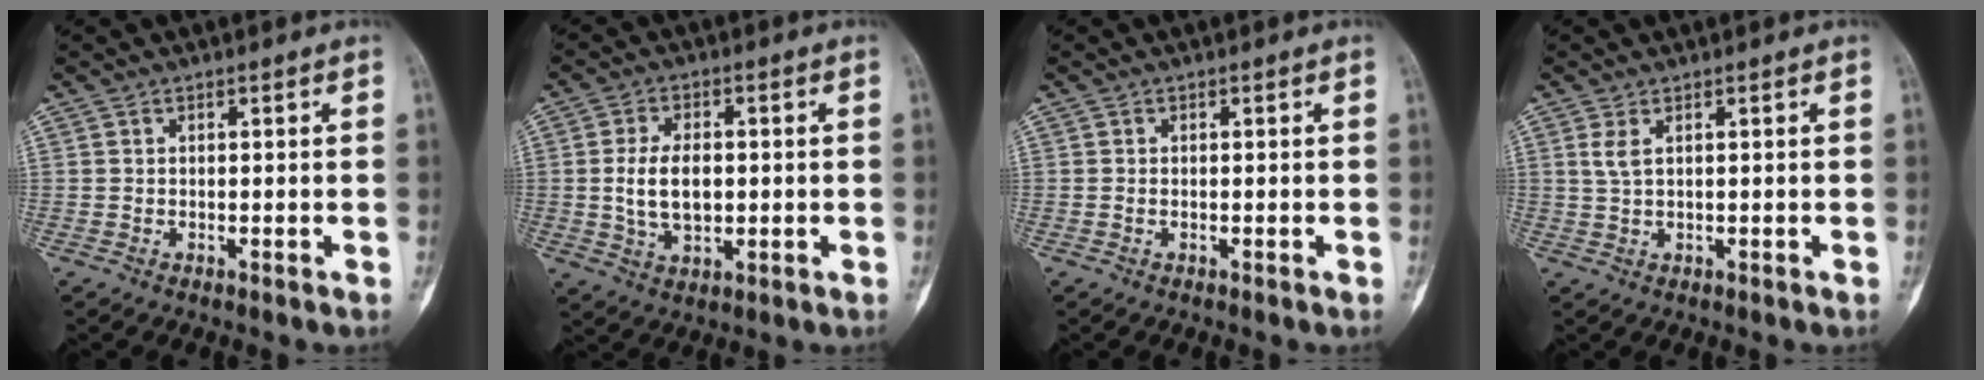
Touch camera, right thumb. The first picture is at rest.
{"total": 8.1, "force": [0.0, 4.8, 6.5], "torque": [-0.112, -0.001, 0.003]}
{"total": 0.0}
{"total": 2.1, "force": [0.9, 0.7, 1.8], "torque": [-0.047, 0.003, 0.027]}